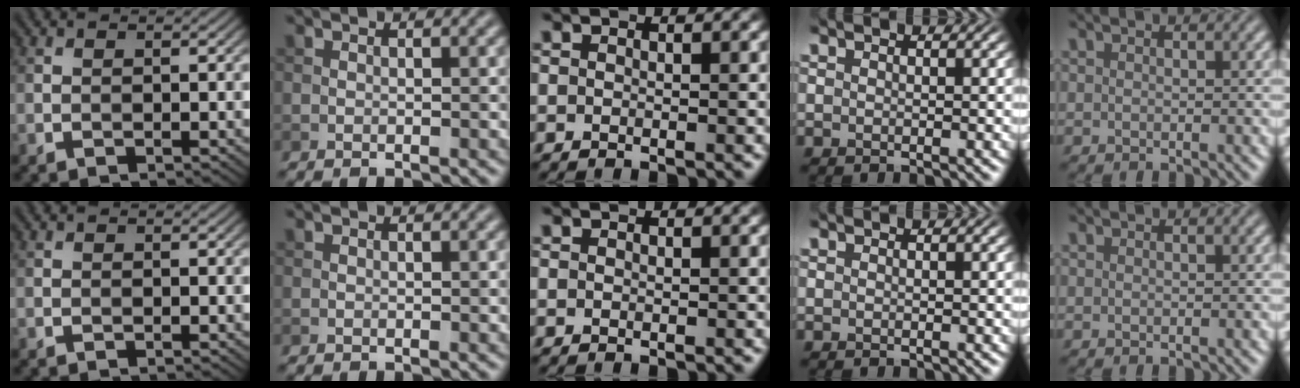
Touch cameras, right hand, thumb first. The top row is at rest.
{}